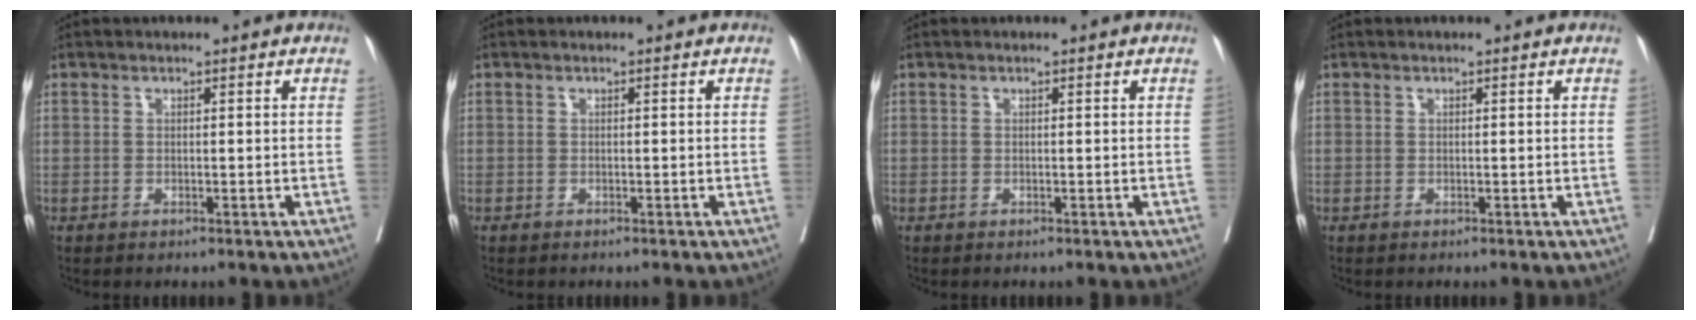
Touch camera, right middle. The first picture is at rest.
{"total": 0.0}
{"total": 0.0}
{"total": 0.0}